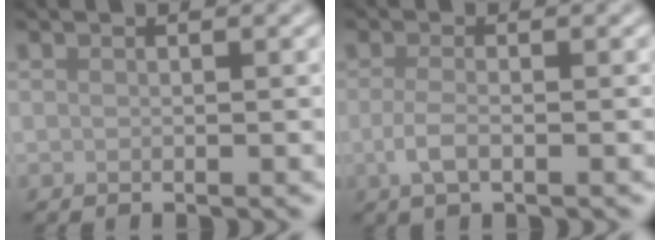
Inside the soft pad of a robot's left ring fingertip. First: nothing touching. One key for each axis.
{"total": 2.2, "fx": -0.6, "fy": 0.8, "fz": 1.9, "tx": -0.043, "ty": -0.005, "tz": -0.015}